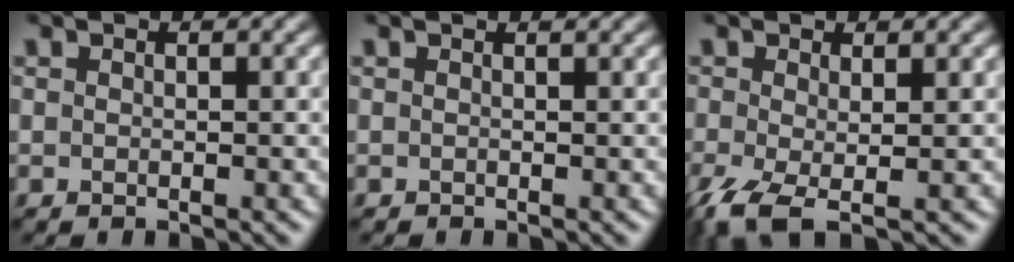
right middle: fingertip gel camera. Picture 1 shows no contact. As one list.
[{"total": 0.6, "force": [0.6, 0.2, 0.2], "torque": [0.000, 0.000, 0.006]}, {"total": 4.5, "force": [-2.0, 1.6, 3.8], "torque": [-0.093, -0.014, -0.046]}]